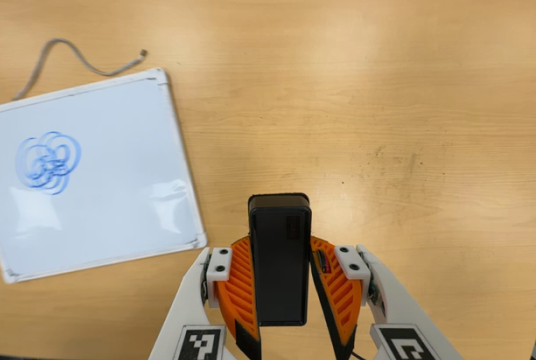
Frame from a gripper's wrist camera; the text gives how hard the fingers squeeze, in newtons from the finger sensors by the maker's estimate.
{"total": 6.0, "left": 5.4, "right": 6.6}